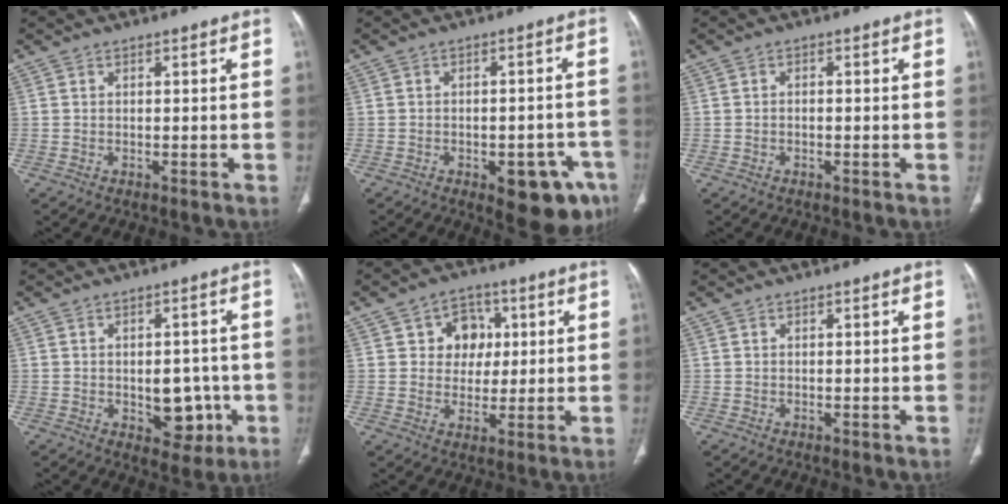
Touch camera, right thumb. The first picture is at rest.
{"total": 11.4, "force": [-5.5, 4.9, 8.7], "torque": [-0.080, 0.023, -0.061]}
{"total": 0.7, "force": [-0.3, 0.4, 0.5], "torque": [-0.008, 0.004, -0.006]}
{"total": 7.8, "force": [-1.7, 5.1, 5.6], "torque": [-0.037, 0.007, -0.011]}
{"total": 8.2, "force": [2.1, 6.8, 3.9], "torque": [-0.015, -0.001, 0.031]}
{"total": 0.0}